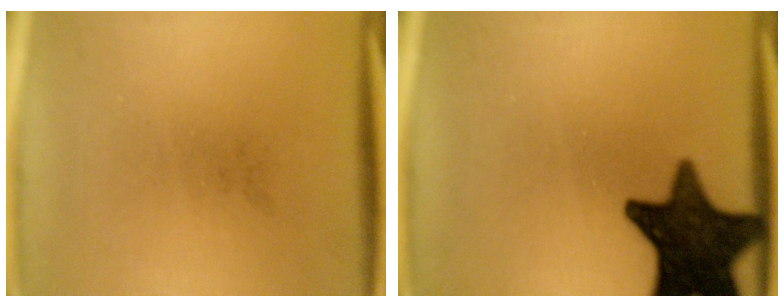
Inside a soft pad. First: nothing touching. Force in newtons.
{"total": 15.9}